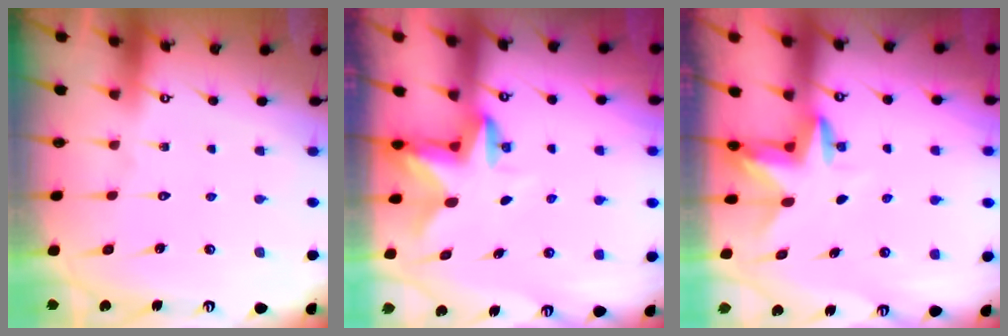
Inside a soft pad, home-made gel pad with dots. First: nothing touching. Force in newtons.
{"total": 2.8, "press": 2.7, "slide": 0.5}
{"total": 3.6, "press": 3.5, "slide": 0.3}